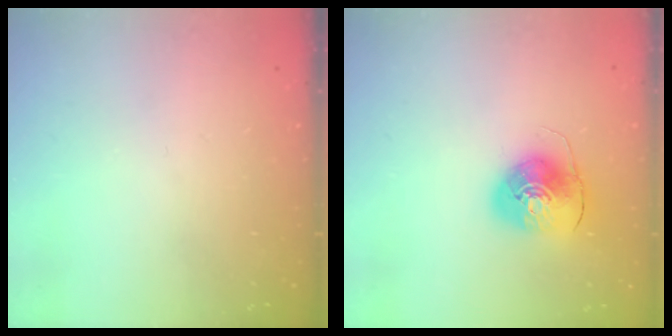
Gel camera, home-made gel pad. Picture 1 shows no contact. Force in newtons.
{"total": 8.9, "press": 8.7, "slide": 1.5}